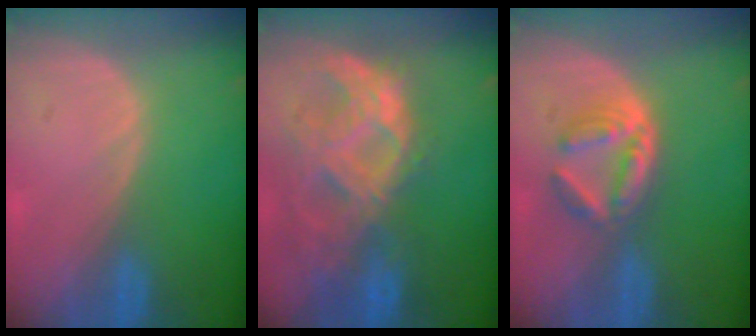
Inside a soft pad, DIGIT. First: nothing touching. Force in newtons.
{"total": 11.0, "press": 9.3, "slide": 5.7}
{"total": 6.3, "press": 5.4, "slide": 3.1}